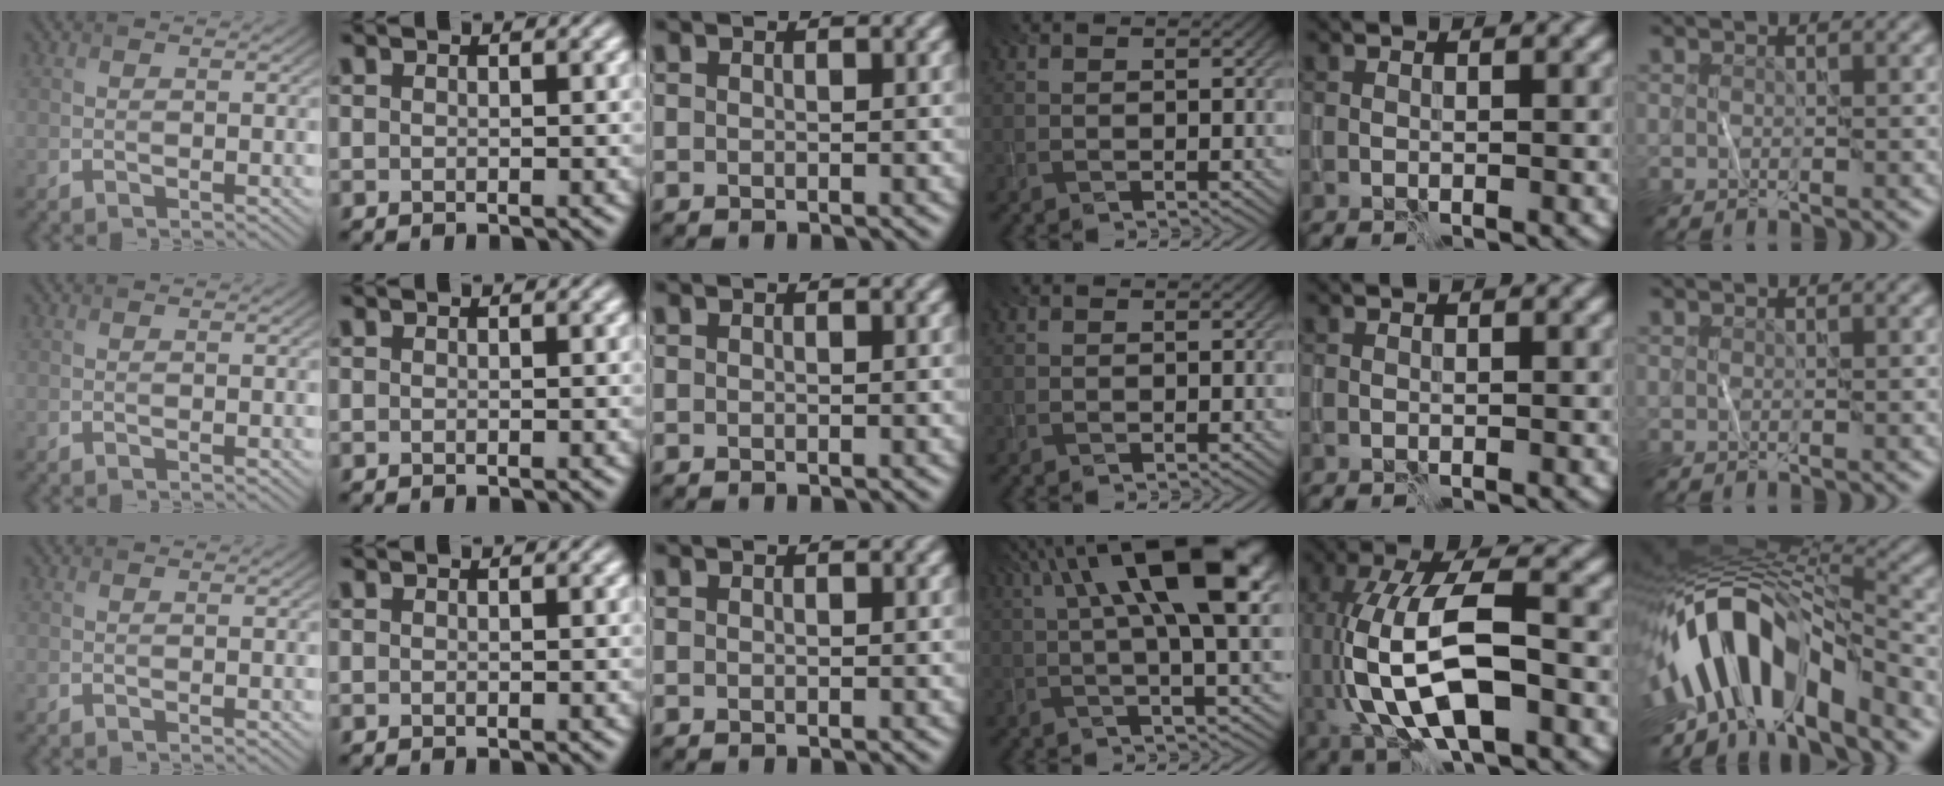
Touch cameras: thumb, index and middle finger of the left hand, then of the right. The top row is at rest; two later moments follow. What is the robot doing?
{"motion": "wipe", "object": "whiteboard"}